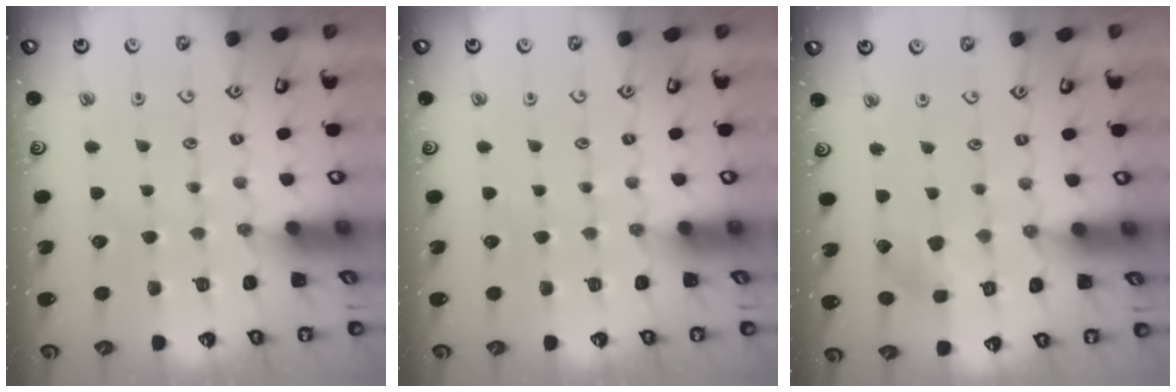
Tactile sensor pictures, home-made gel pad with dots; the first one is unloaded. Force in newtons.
{"total": 0.0}
{"total": 3.7, "press": 3.7, "slide": 0.5}